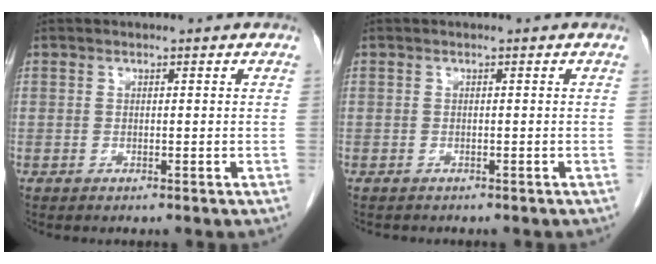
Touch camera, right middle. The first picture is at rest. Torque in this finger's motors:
{"motor_torque": [0.04, -0.02, -0.03, 0.00]}